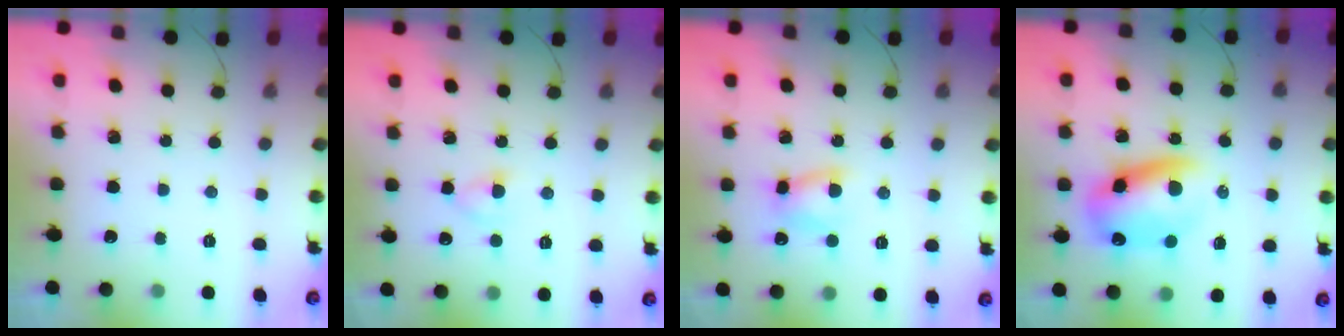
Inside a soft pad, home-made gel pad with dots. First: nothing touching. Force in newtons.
{"total": 3.2, "press": 2.8, "slide": 1.4}
{"total": 6.1, "press": 6.0, "slide": 0.7}
{"total": 10.6, "press": 10.4, "slide": 2.5}